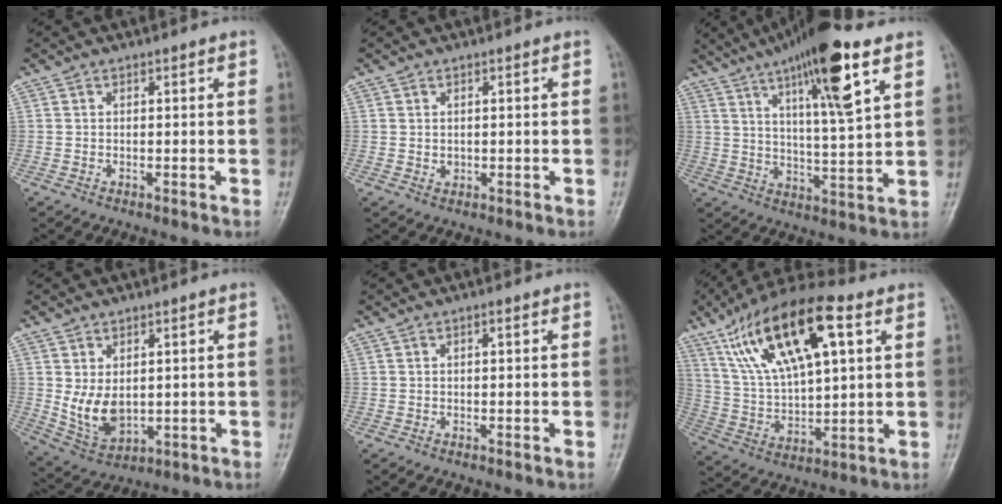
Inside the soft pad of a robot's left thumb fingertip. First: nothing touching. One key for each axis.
{"total": 1.4, "fx": 0.2, "fy": 1.1, "fz": 0.8, "tx": -0.011, "ty": -0.002, "tz": 0.008}
{"total": 17.6, "fx": 9.3, "fy": 3.1, "fz": 14.6, "tx": -0.232, "ty": -0.030, "tz": 0.154}
{"total": 7.9, "fx": 0.7, "fy": 5.3, "fz": 5.8, "tx": -0.093, "ty": -0.015, "tz": 0.034}
{"total": 0.7, "fx": 0.3, "fy": 0.2, "fz": 0.7, "tx": -0.012, "ty": 0.002, "tz": 0.003}
{"total": 20.9, "fx": 9.1, "fy": 8.1, "fz": 16.9, "tx": -0.293, "ty": -0.005, "tz": 0.166}